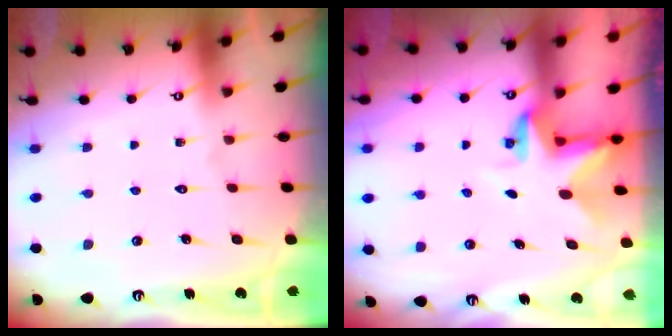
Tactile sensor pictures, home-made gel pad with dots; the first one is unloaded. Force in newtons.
{"total": 3.4, "press": 3.4, "slide": 0.2}